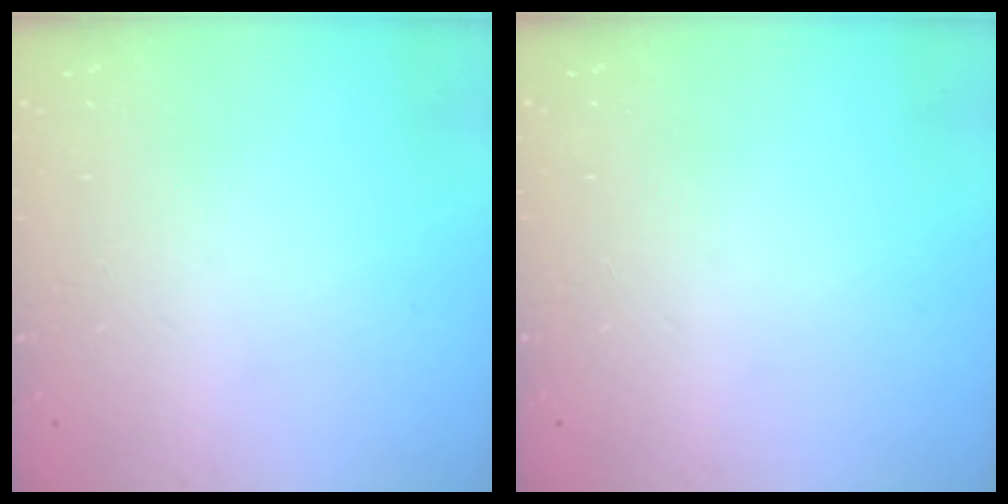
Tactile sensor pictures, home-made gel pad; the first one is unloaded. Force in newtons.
{"total": 0.0}